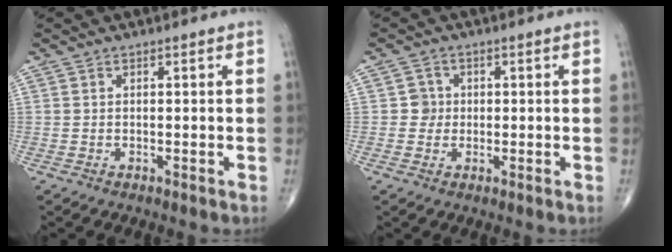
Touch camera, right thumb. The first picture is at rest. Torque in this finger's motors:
{"motor_torque": [-0.16, 0.12, 0.12, 0.18, -0.02]}